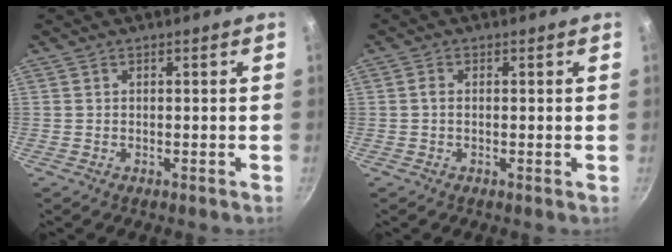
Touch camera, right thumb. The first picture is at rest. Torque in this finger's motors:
{"motor_torque": [0.23, -0.13, 0.14, -0.39, 0.02]}